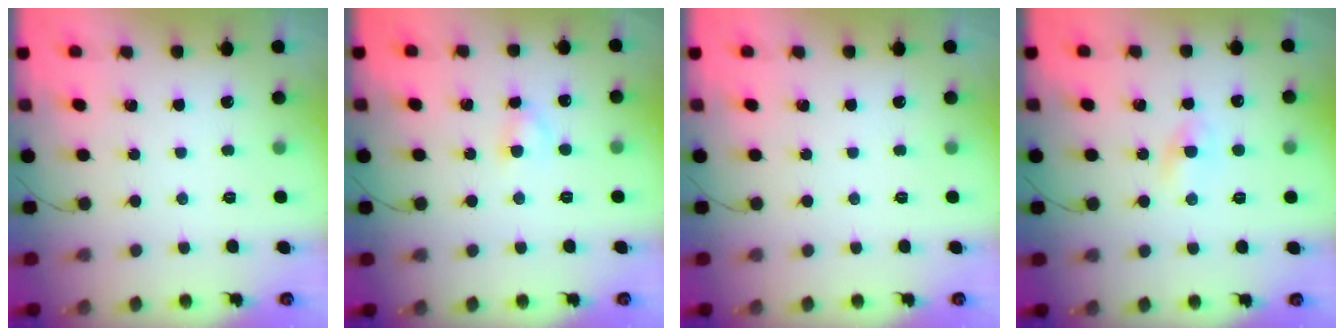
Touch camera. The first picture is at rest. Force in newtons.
{"total": 2.9, "press": 2.7, "slide": 1.2}
{"total": 0.0}
{"total": 1.3, "press": 1.2, "slide": 0.5}